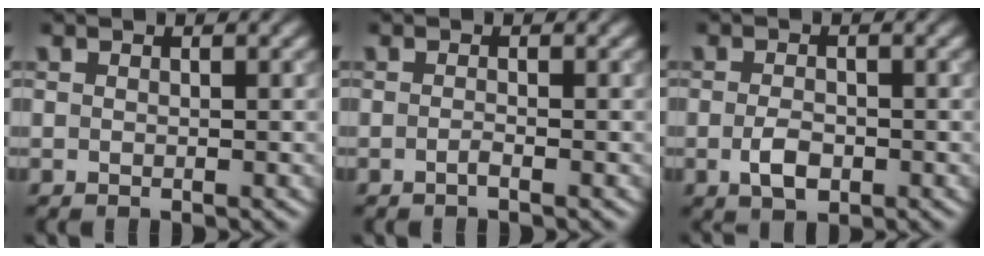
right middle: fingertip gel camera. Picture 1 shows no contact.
{"total": 0.8, "force": [-0.4, 0.2, 0.6], "torque": [-0.011, 0.001, -0.010]}
{"total": 2.3, "force": [-0.8, 1.2, 1.8], "torque": [-0.036, -0.002, -0.014]}